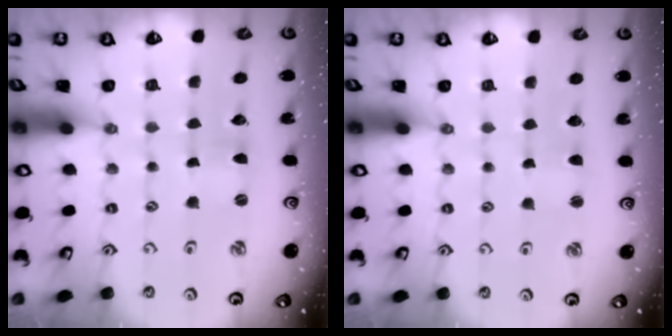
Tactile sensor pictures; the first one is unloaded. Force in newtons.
{"total": 1.5, "press": 1.4, "slide": 0.2}